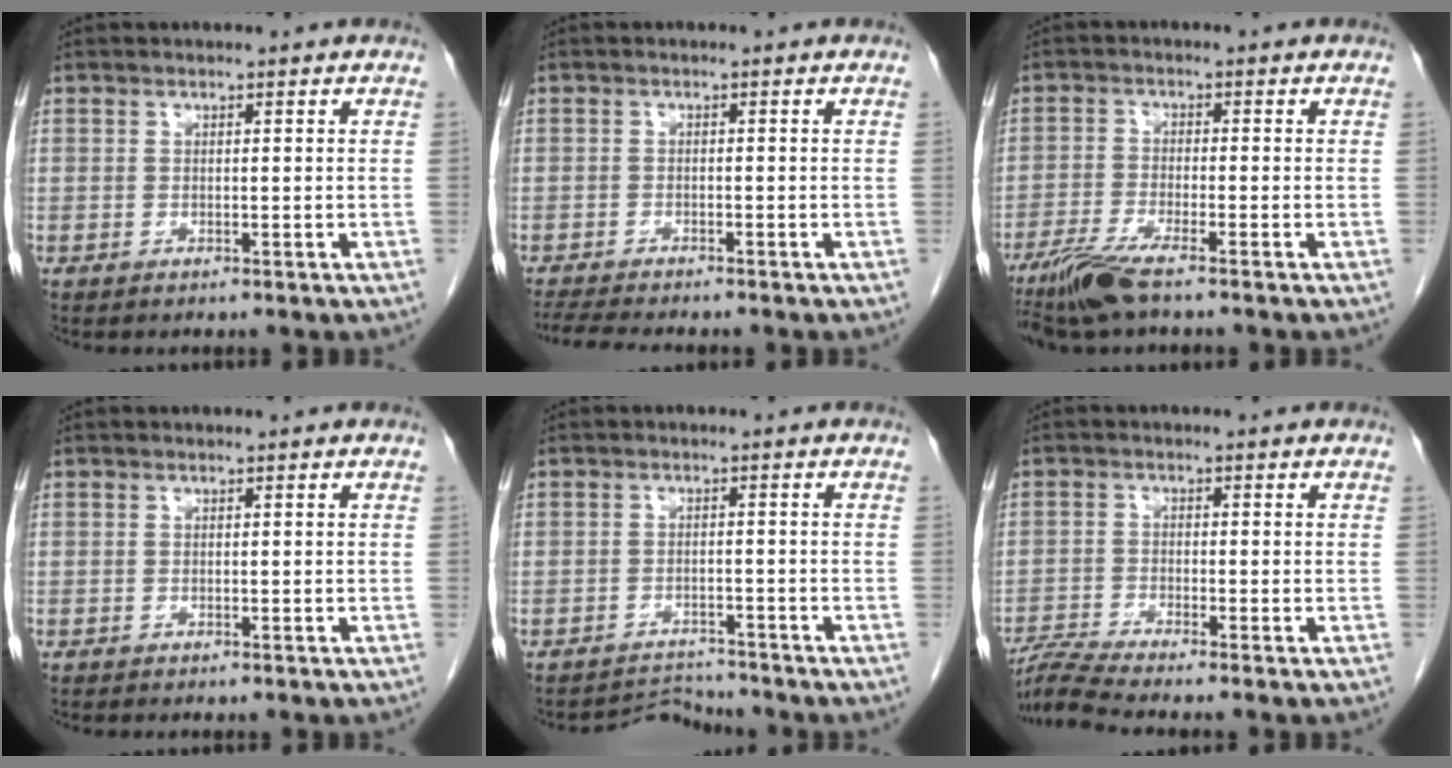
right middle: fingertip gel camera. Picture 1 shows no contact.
{"total": 6.3, "force": [-5.6, 0.5, 2.7], "torque": [-0.047, -0.016, -0.091]}
{"total": 6.1, "force": [-4.6, 0.1, 4.0], "torque": [-0.085, -0.020, -0.092]}
{"total": 0.0}
{"total": 3.2, "force": [-2.8, -0.2, -1.6], "torque": [0.029, -0.003, -0.041]}
{"total": 5.2, "force": [-4.6, -1.5, 1.9], "torque": [-0.042, -0.019, -0.089]}